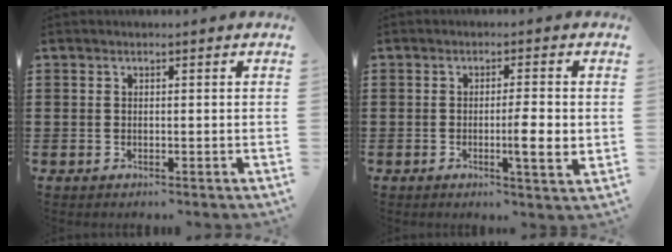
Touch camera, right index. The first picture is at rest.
{"total": 4.9, "force": [-0.7, 0.5, 4.8], "torque": [-0.074, -0.007, -0.015]}